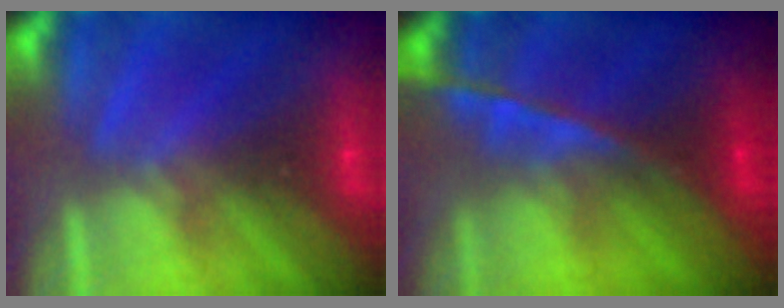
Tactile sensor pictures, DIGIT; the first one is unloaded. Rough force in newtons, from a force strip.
{"total": 6.2}